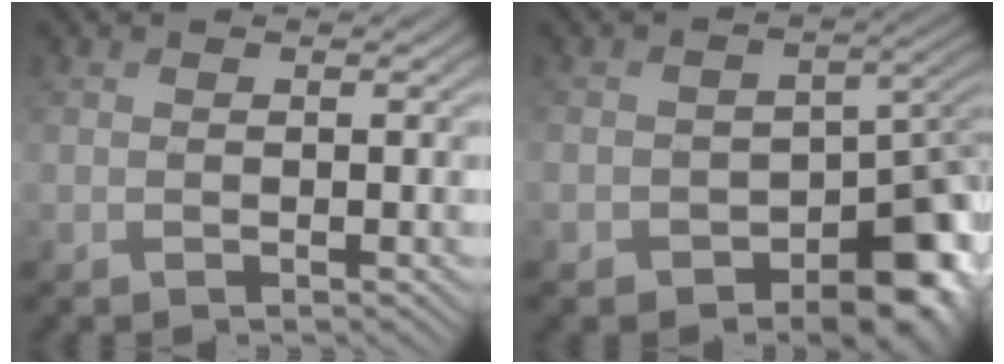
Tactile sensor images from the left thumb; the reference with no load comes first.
{"total": 11.1, "force": [-6.0, 7.2, 5.9], "torque": [-0.064, -0.022, -0.088]}